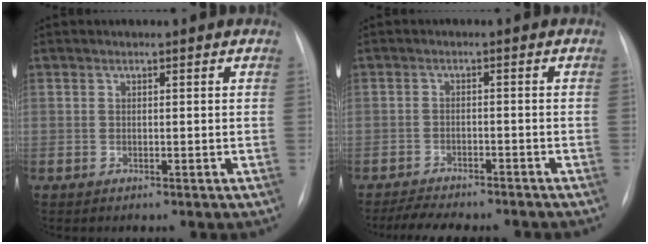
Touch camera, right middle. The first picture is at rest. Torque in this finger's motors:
{"motor_torque": [0.61, -0.65, 0.09, 0.03]}